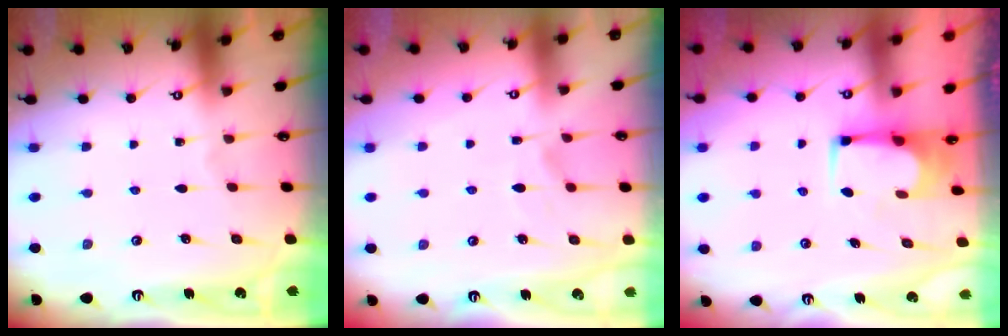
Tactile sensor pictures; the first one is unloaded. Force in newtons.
{"total": 1.7, "press": 1.3, "slide": 1.1}
{"total": 2.2, "press": 2.2, "slide": 0.1}